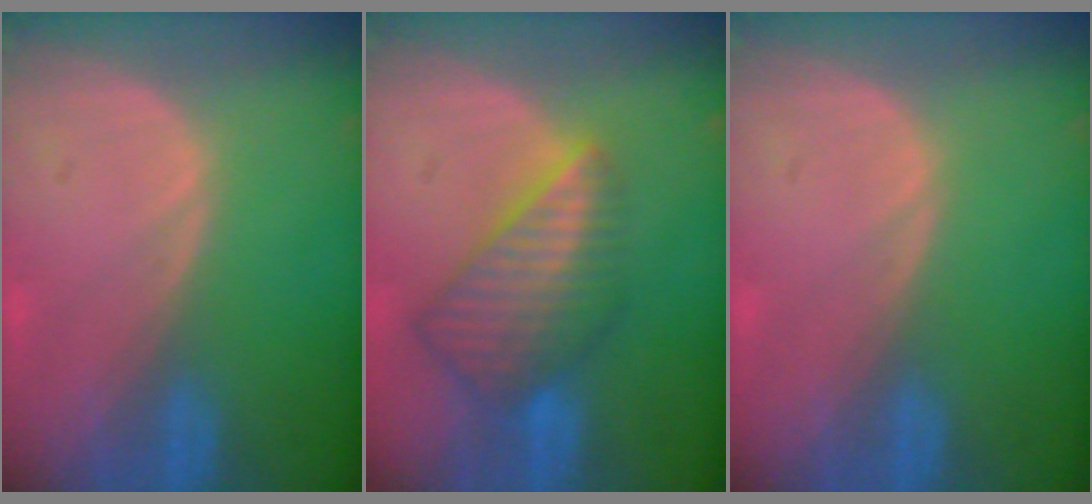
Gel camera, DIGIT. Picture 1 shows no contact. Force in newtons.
{"total": 8.5, "press": 7.4, "slide": 4.2}
{"total": 0.0}